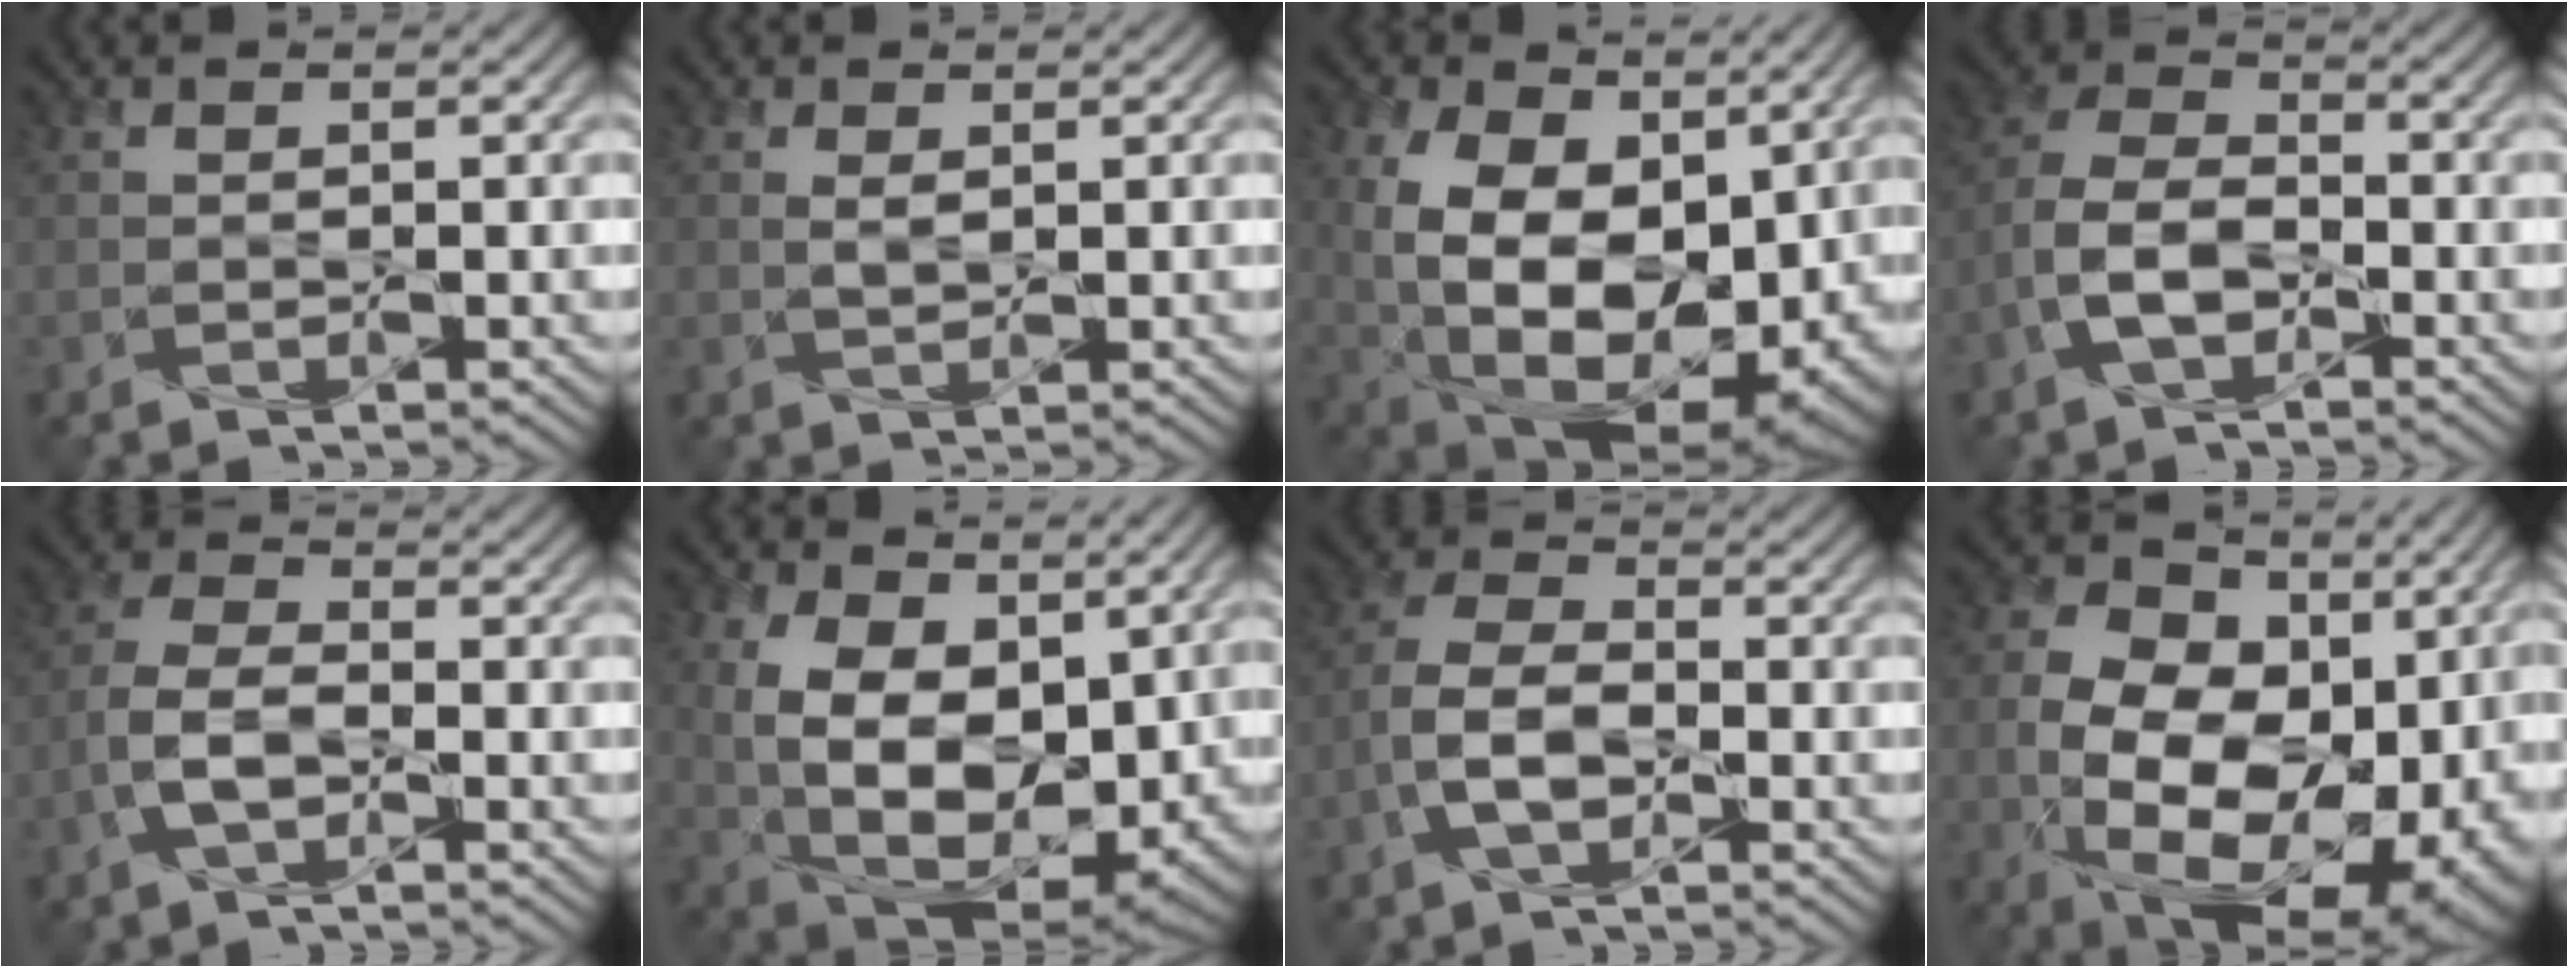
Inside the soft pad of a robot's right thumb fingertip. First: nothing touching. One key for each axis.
{"total": 1.2, "fx": 0.3, "fy": 0.4, "fz": 1.1, "tx": -0.024, "ty": -0.001, "tz": 0.008}
{"total": 18.1, "fx": 0.6, "fy": 12.3, "fz": 13.3, "tx": -0.240, "ty": -0.039, "tz": 0.041}
{"total": 7.3, "fx": -3.5, "fy": 4.1, "fz": 4.9, "tx": -0.112, "ty": 0.006, "tz": -0.081}
{"total": 5.6, "fx": -2.8, "fy": 2.7, "fz": 4.0, "tx": -0.096, "ty": 0.006, "tz": -0.066}
{"total": 14.7, "fx": 1.7, "fy": 9.5, "fz": 11.2, "tx": -0.217, "ty": -0.026, "tz": 0.042}
{"total": 6.8, "fx": -2.9, "fy": 3.6, "fz": 4.9, "tx": -0.112, "ty": 0.009, "tz": -0.070}
{"total": 19.0, "fx": -2.6, "fy": 12.8, "fz": 13.8, "tx": -0.243, "ty": -0.043, "tz": -0.015}